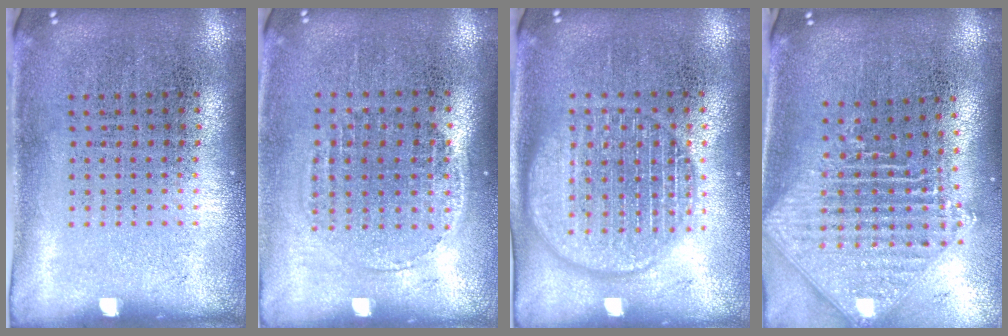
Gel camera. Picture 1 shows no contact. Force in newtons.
{"total": 1.3, "press": 1.1, "slide": 0.6}
{"total": 3.0, "press": 3.0, "slide": 0.3}
{"total": 2.3, "press": 1.8, "slide": 1.5}